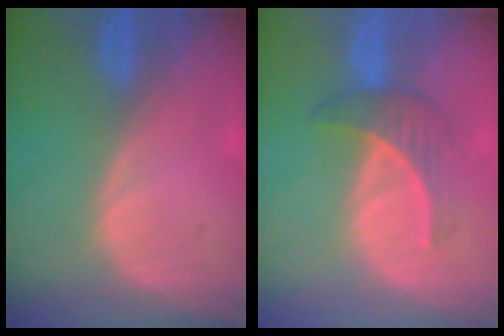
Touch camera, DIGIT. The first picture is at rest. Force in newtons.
{"total": 4.1, "press": 4.0, "slide": 0.8}